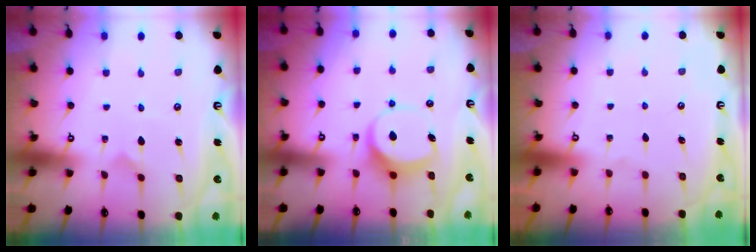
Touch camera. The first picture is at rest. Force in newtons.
{"total": 7.9, "press": 7.9, "slide": 0.8}
{"total": 0.0}